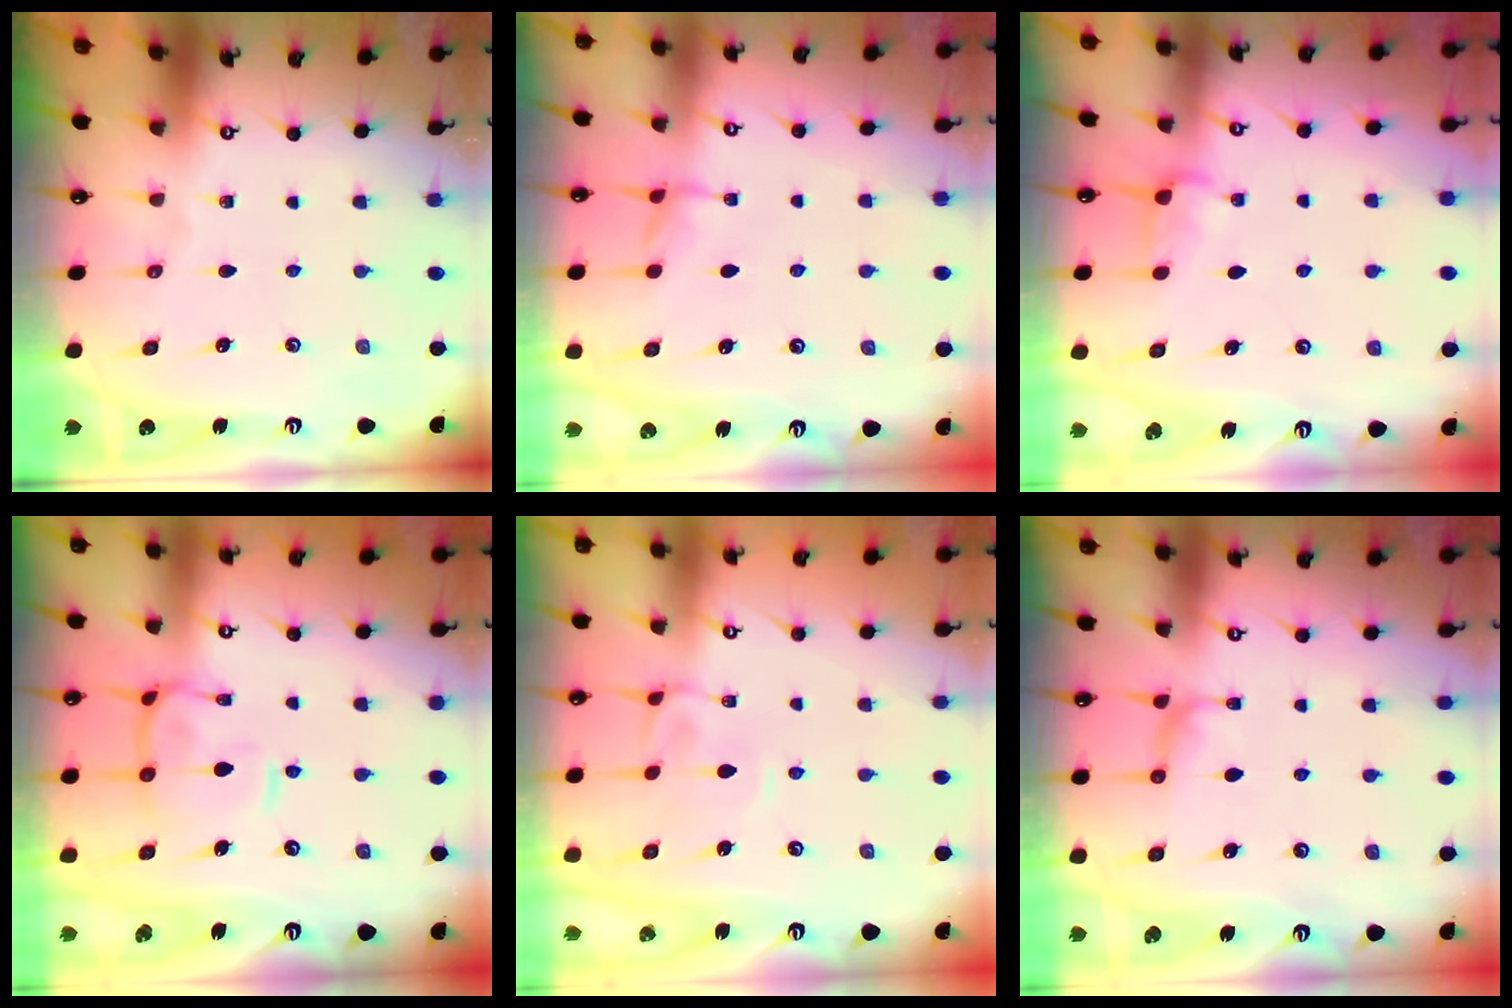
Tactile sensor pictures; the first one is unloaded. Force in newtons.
{"total": 2.6, "press": 2.6, "slide": 0.5}
{"total": 2.5, "press": 2.5, "slide": 0.6}
{"total": 6.5, "press": 6.4, "slide": 1.5}
{"total": 3.0, "press": 3.0, "slide": 0.4}
{"total": 1.7, "press": 1.7, "slide": 0.4}